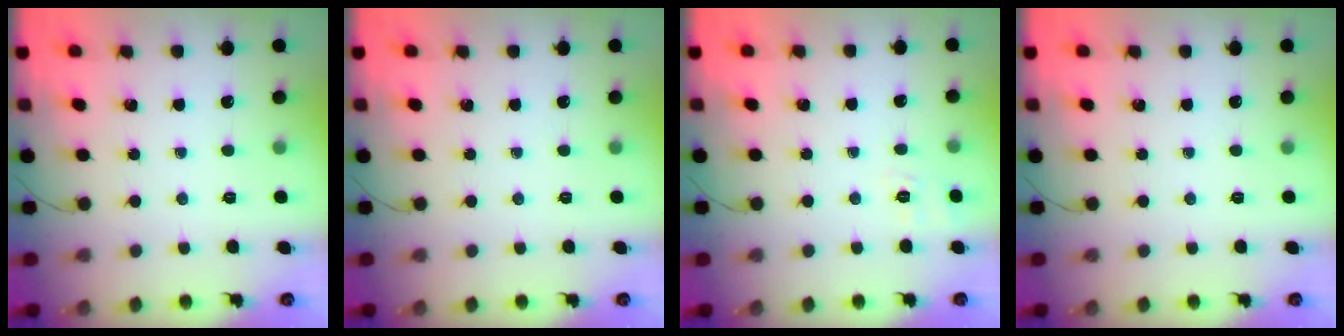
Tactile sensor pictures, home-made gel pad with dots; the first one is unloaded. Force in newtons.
{"total": 0.0}
{"total": 2.5, "press": 1.6, "slide": 1.9}
{"total": 0.0}